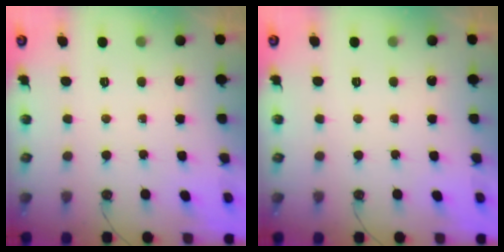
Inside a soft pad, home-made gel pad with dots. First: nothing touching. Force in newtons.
{"total": 0.0}